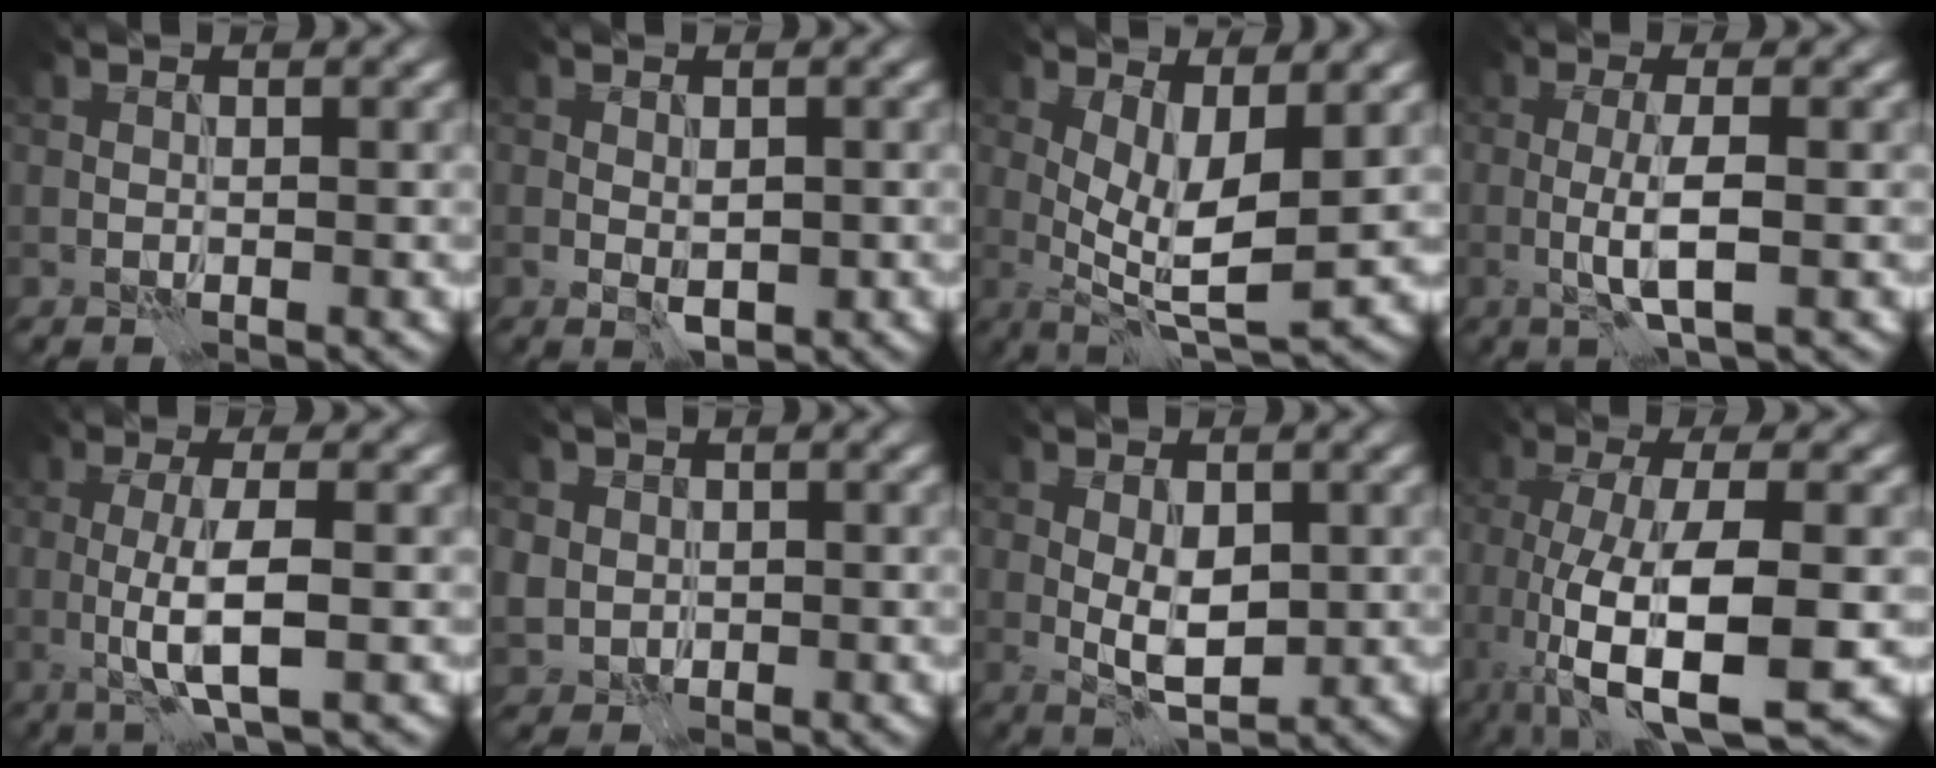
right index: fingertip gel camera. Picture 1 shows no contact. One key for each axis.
{"total": 2.1, "fx": -0.5, "fy": 1.1, "fz": 1.7, "tx": -0.028, "ty": -0.007, "tz": -0.005}
{"total": 6.0, "fx": 0.6, "fy": 1.7, "fz": 5.7, "tx": -0.097, "ty": -0.011, "tz": 0.015}
{"total": 3.3, "fx": -0.7, "fy": 0.3, "fz": 3.2, "tx": -0.063, "ty": -0.002, "tz": -0.016}
{"total": 4.5, "fx": -0.7, "fy": 0.6, "fz": 4.3, "tx": -0.083, "ty": -0.001, "tz": -0.016}
{"total": 3.0, "fx": 0.9, "fy": 2.7, "fz": 0.8, "tx": -0.026, "ty": 0.005, "tz": 0.024}
{"total": 3.6, "fx": -0.3, "fy": 1.7, "fz": 3.1, "tx": -0.053, "ty": -0.004, "tz": -0.002}
{"total": 10.8, "fx": -3.0, "fy": 3.4, "fz": 9.8, "tx": -0.176, "ty": -0.020, "tz": -0.049}